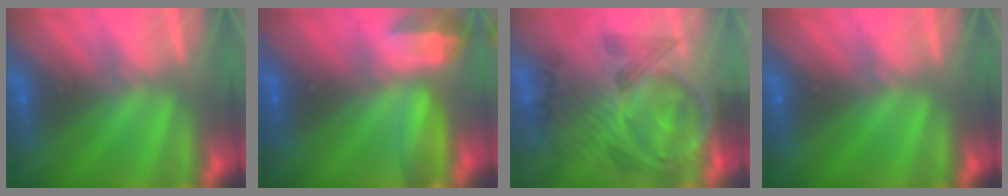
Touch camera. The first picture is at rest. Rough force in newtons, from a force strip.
{"total": 7.2}
{"total": 11.8}
{"total": 0.0}